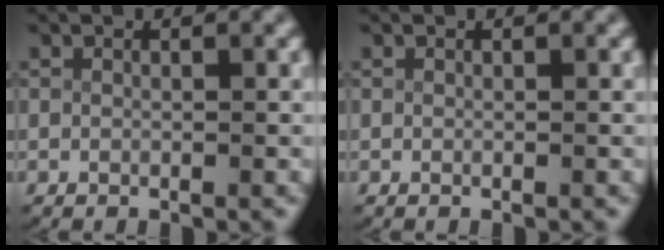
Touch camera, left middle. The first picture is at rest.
{"total": 0.0}